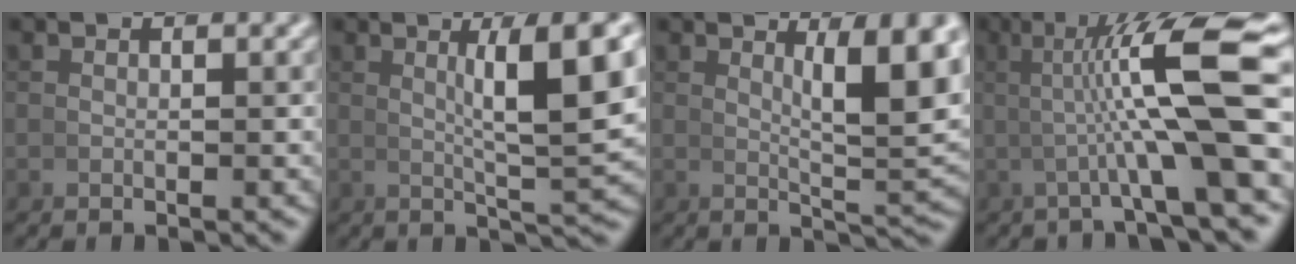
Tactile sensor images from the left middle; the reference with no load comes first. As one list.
[{"total": 7.1, "force": [2.1, 1.1, 6.7], "torque": [-0.085, 0.012, 0.032]}, {"total": 6.4, "force": [2.3, 1.4, 5.8], "torque": [-0.074, -0.004, 0.038]}, {"total": 7.6, "force": [1.6, 0.5, 7.4], "torque": [-0.100, 0.019, 0.017]}]